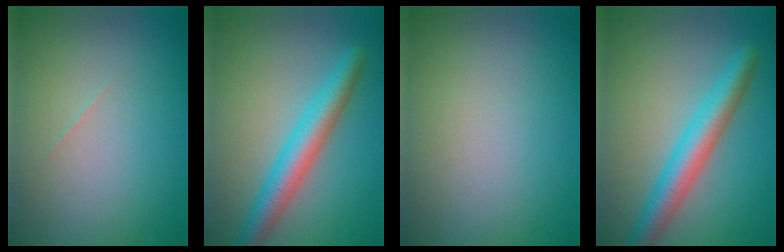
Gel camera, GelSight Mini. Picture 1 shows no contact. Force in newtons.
{"total": 4.5, "press": 4.5, "slide": 0.0}
{"total": 0.0}
{"total": 4.5, "press": 4.5, "slide": 0.0}